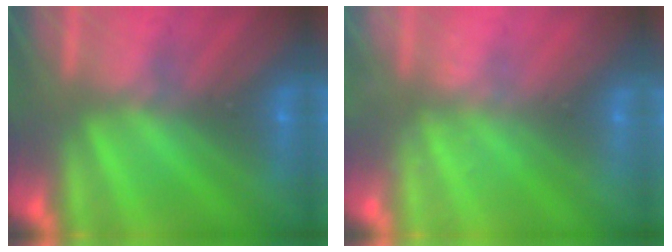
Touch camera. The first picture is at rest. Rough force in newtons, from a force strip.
{"total": 2.2}